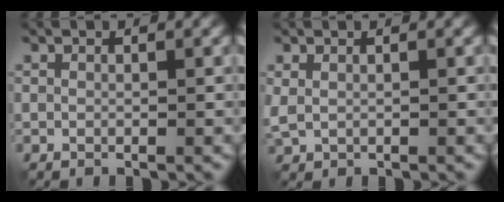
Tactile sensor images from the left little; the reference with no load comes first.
{"total": 1.4, "force": [0.6, 0.8, 1.0], "torque": [-0.028, 0.004, 0.019]}